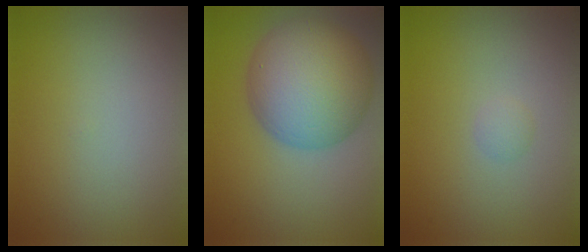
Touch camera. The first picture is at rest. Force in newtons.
{"total": 10.2, "press": 10.2, "slide": 0.1}
{"total": 0.7, "press": 0.7, "slide": 0.0}